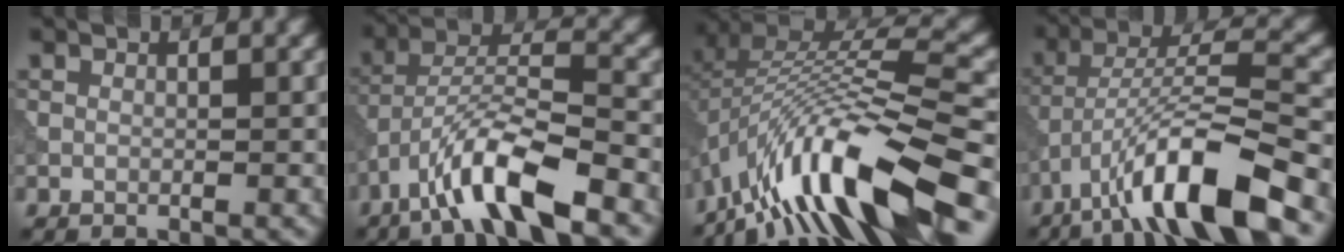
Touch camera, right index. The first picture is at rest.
{"total": 9.1, "force": [-5.7, 2.0, 6.7], "torque": [-0.119, 0.012, -0.108]}
{"total": 12.9, "force": [-7.2, 3.6, 10.1], "torque": [-0.183, 0.024, -0.119]}
{"total": 10.9, "force": [-6.5, 2.3, 8.4], "torque": [-0.138, 0.015, -0.118]}